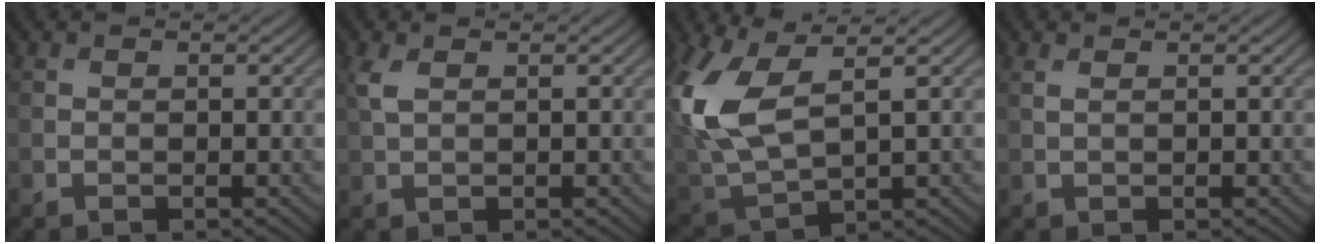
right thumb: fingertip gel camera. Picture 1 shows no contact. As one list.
[{"total": 2.0, "force": [0.9, 0.9, 1.6], "torque": [-0.048, 0.004, 0.020]}, {"total": 10.8, "force": [3.2, 5.4, 8.9], "torque": [-0.226, -0.004, 0.065]}, {"total": 0.8, "force": [0.5, 0.2, 0.6], "torque": [-0.017, 0.003, 0.011]}]